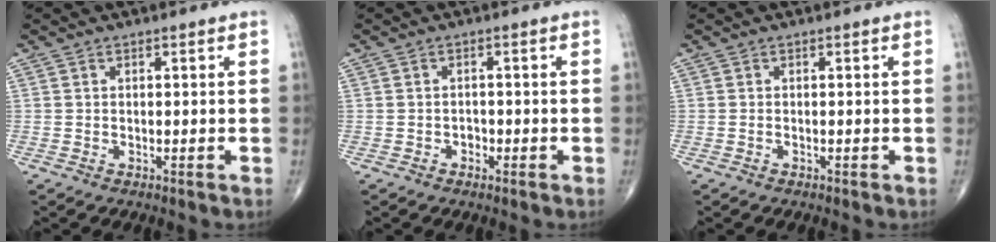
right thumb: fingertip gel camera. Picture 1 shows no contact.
{"total": 1.4, "force": [-0.6, 1.1, 0.6], "torque": [-0.005, 0.004, -0.012]}
{"total": 0.0}